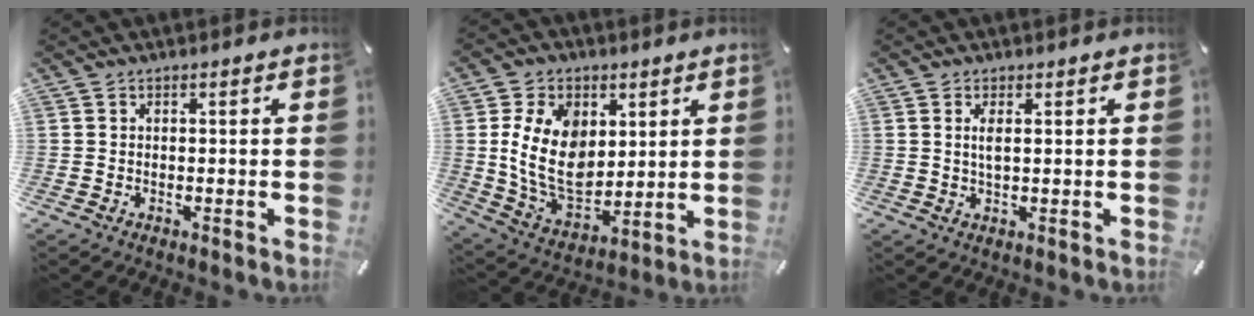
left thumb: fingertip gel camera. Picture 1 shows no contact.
{"total": 16.1, "force": [2.9, 11.6, 10.7], "torque": [-0.229, -0.010, 0.056]}
{"total": 2.5, "force": [0.7, 0.7, 2.3], "torque": [-0.041, 0.000, 0.009]}